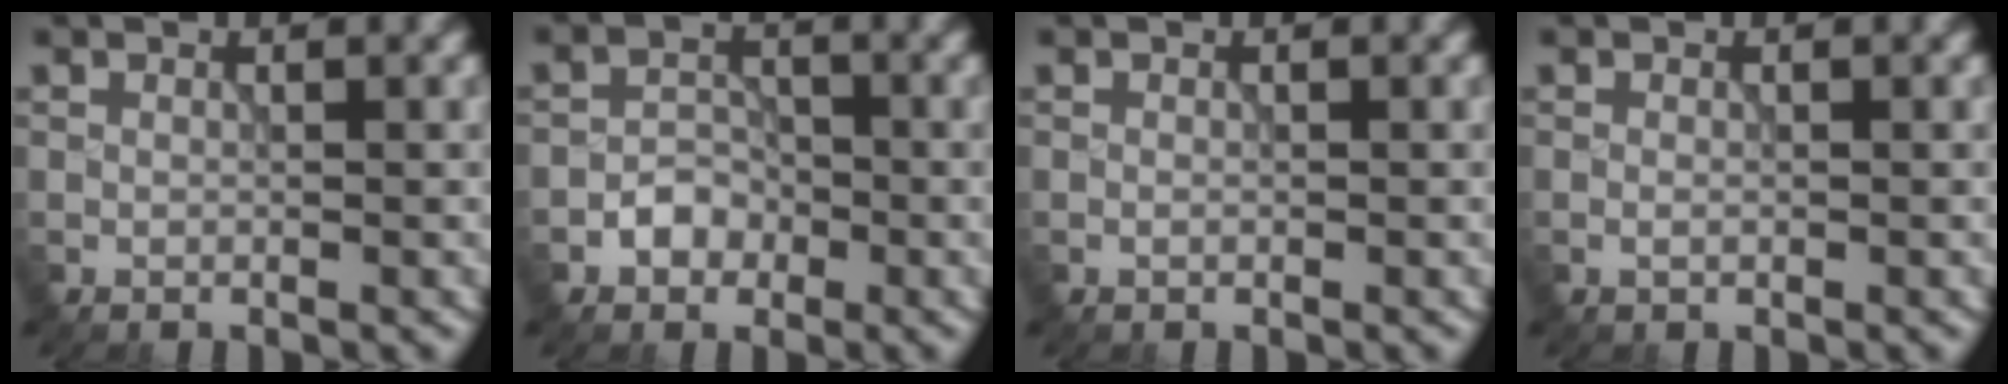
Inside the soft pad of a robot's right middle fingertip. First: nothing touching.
{"total": 2.1, "force": [-1.1, 1.6, 0.8], "torque": [-0.009, 0.007, -0.020]}
{"total": 0.0}
{"total": 0.5, "force": [-0.2, 0.2, 0.5], "torque": [-0.012, -0.001, -0.003]}